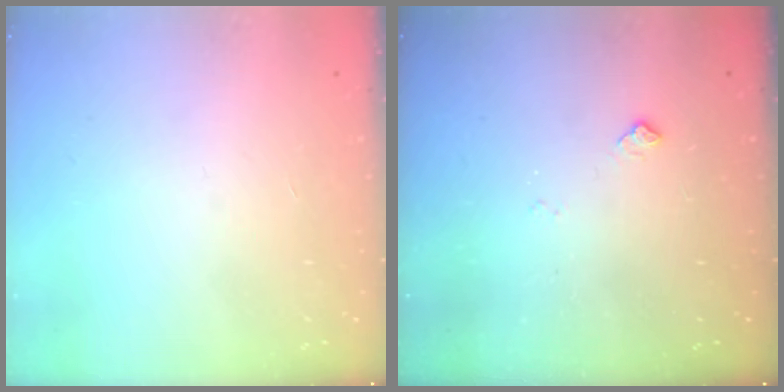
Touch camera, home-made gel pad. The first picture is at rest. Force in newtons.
{"total": 6.1, "press": 6.1, "slide": 0.7}